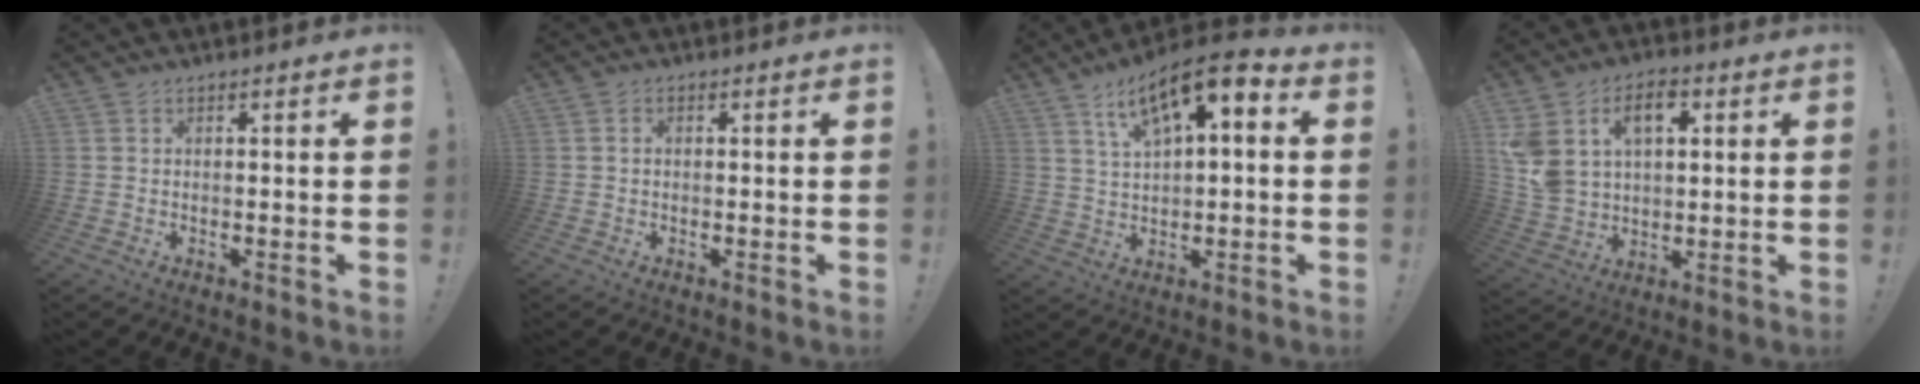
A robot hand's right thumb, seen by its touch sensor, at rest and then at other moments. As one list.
[{"total": 0.9, "force": [-0.1, 0.7, 0.6], "torque": [-0.013, 0.004, -0.001]}, {"total": 11.1, "force": [5.6, 3.9, 8.7], "torque": [-0.145, -0.027, 0.099]}, {"total": 13.2, "force": [5.6, 8.9, 8.0], "torque": [-0.142, -0.018, 0.103]}]